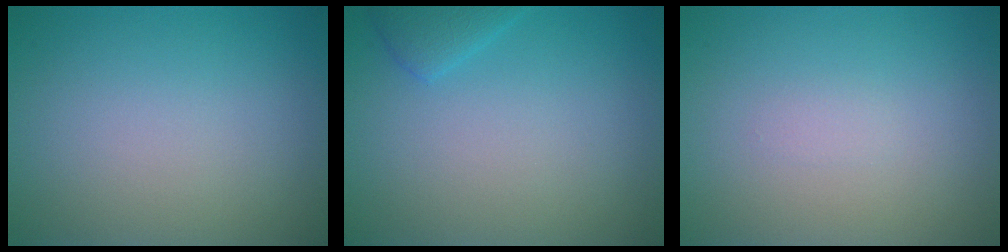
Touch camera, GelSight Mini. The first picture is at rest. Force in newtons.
{"total": 1.5, "press": 1.5, "slide": 0.2}
{"total": 0.5, "press": 0.5, "slide": 0.0}